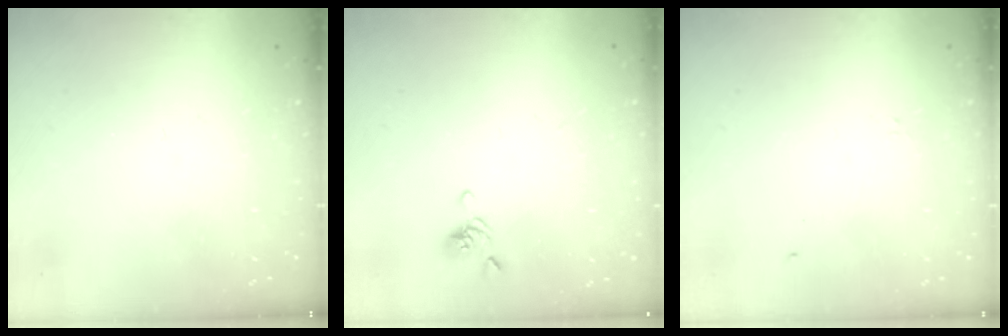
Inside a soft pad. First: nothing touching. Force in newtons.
{"total": 2.6, "press": 2.5, "slide": 0.4}
{"total": 0.0}